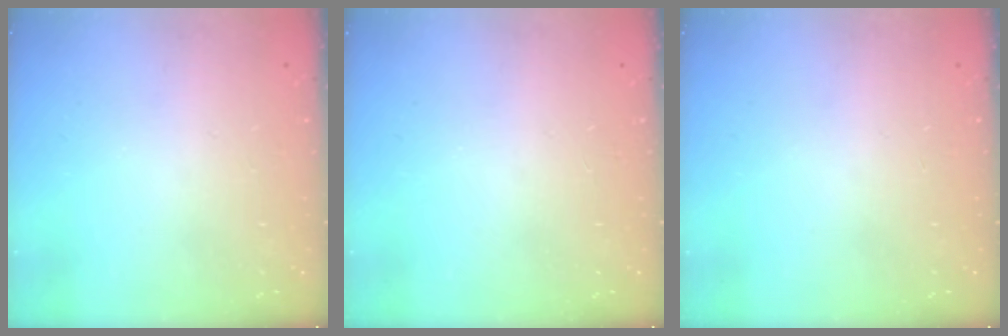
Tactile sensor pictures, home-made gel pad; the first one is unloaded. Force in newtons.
{"total": 0.0}
{"total": 0.0}